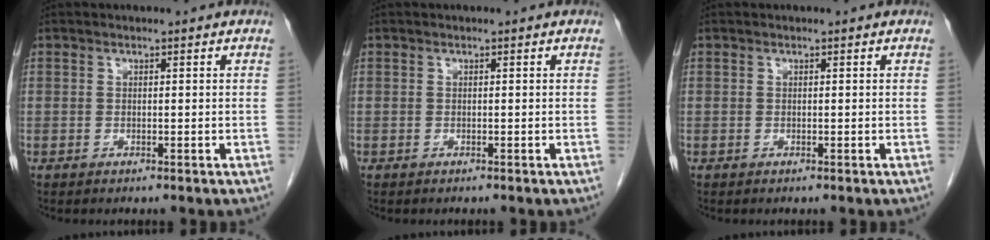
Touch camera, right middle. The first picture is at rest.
{"total": 0.0}
{"total": 0.0}